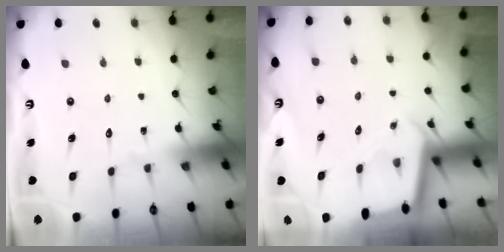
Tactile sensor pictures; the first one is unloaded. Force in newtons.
{"total": 1.9, "press": 1.9, "slide": 0.1}